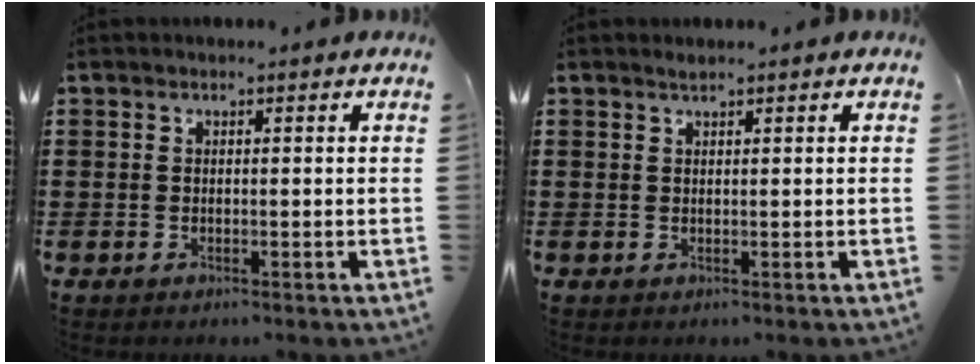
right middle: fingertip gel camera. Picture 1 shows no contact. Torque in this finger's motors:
{"motor_torque": [0.00, 0.00, 0.00, -0.01]}